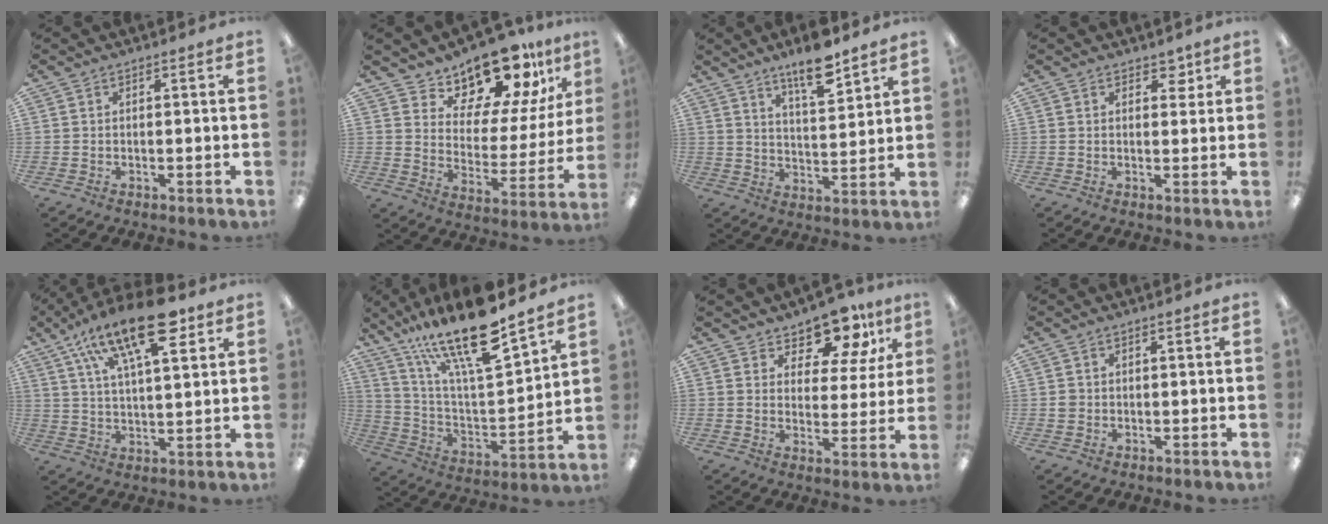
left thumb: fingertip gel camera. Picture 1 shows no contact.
{"total": 16.4, "force": [14.4, 5.5, 5.5], "torque": [-0.094, -0.126, 0.251]}
{"total": 10.2, "force": [7.9, 2.6, 5.8], "torque": [-0.084, -0.050, 0.133]}
{"total": 3.5, "force": [2.2, 2.2, 1.5], "torque": [-0.009, -0.007, 0.037]}
{"total": 20.2, "force": [11.5, 7.6, 14.7], "torque": [-0.246, -0.045, 0.189]}
{"total": 21.5, "force": [16.4, 5.2, 12.8], "torque": [-0.231, -0.107, 0.279]}
{"total": 11.4, "force": [9.5, 4.9, 4.1], "torque": [-0.074, -0.063, 0.176]}
{"total": 1.4, "force": [0.0, 1.3, 0.3], "torque": [-0.006, 0.004, -0.001]}